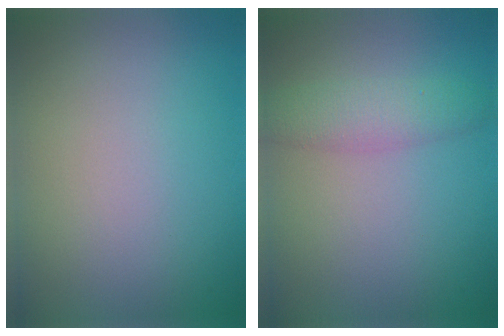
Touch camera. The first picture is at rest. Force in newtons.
{"total": 3.0, "press": 3.0, "slide": 0.0}